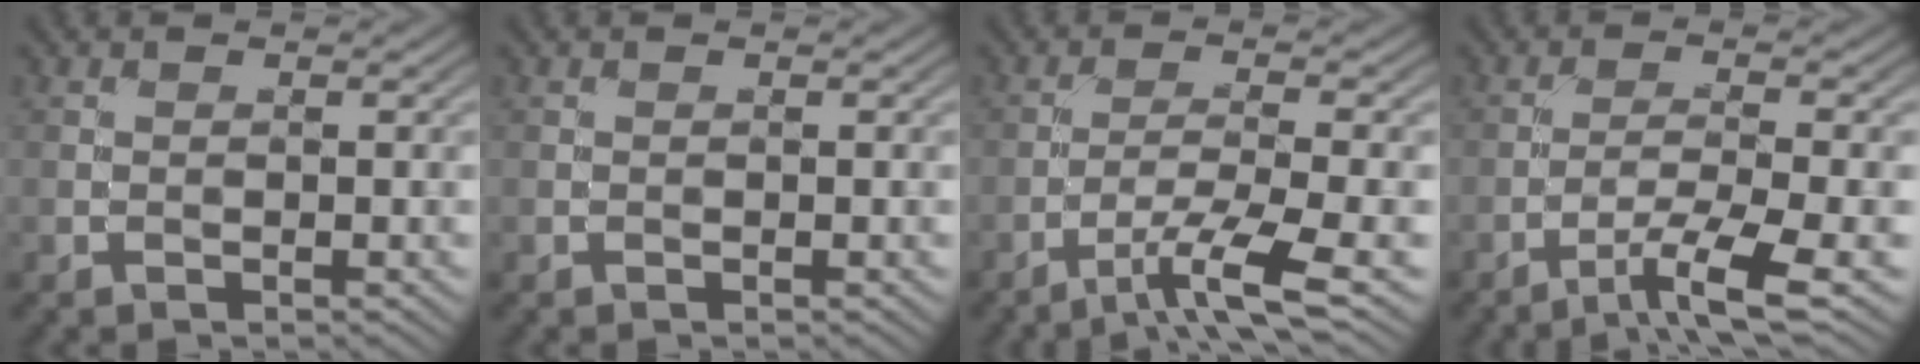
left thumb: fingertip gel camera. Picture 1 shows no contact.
{"total": 0.0}
{"total": 7.0, "force": [-4.1, 0.8, 5.6], "torque": [-0.093, 0.006, -0.077]}
{"total": 6.1, "force": [-3.6, 0.6, 4.9], "torque": [-0.083, 0.003, -0.066]}